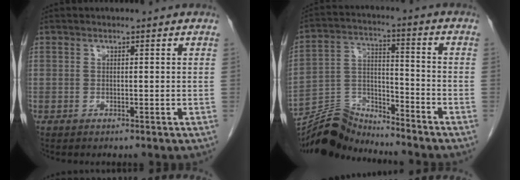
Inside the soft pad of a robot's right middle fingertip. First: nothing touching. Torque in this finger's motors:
{"motor_torque": [0.93, -1.20, 0.00, 0.01]}